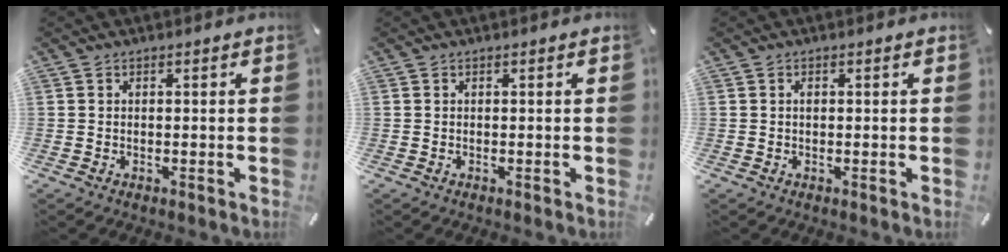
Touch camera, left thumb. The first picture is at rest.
{"total": 0.0}
{"total": 0.7, "force": [0.1, 0.4, 0.5], "torque": [-0.011, 0.000, 0.001]}